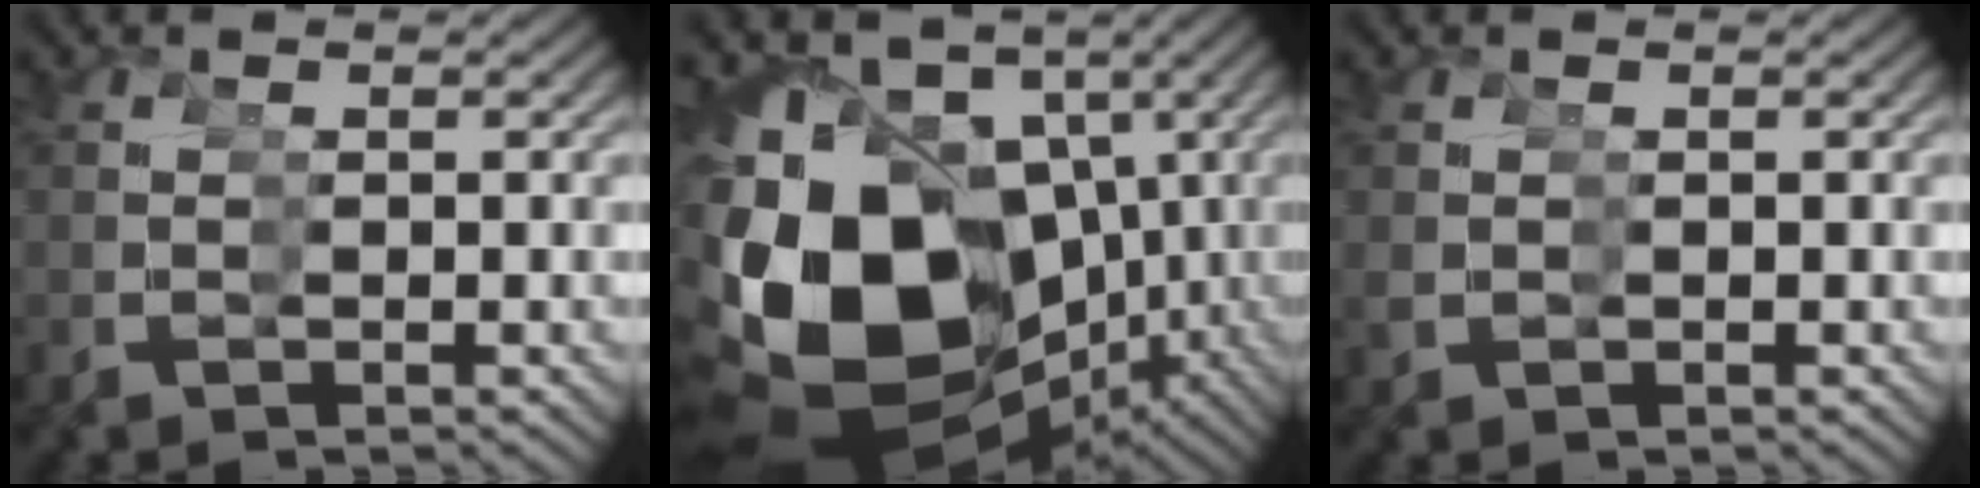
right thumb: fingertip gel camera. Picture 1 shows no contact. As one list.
[{"total": 22.2, "force": [-3.8, 16.1, 14.7], "torque": [-0.289, -0.053, -0.034]}, {"total": 0.7, "force": [0.5, 0.5, 0.0], "torque": [-0.005, 0.000, 0.013]}]